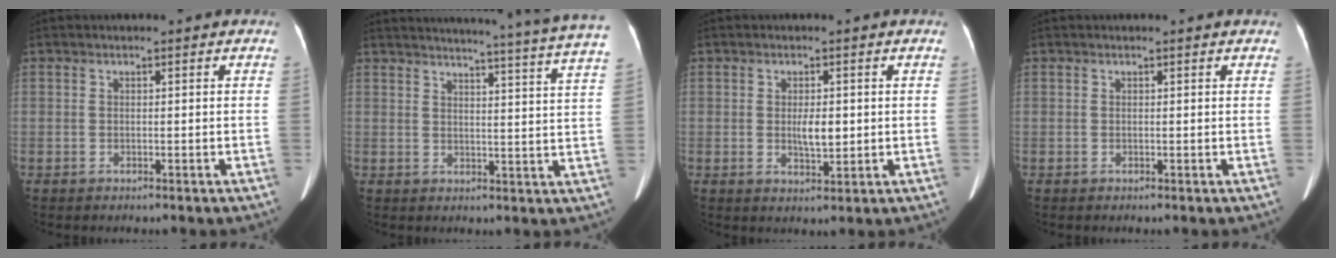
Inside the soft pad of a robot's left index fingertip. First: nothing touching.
{"total": 23.0, "force": [21.1, -1.8, 9.0], "torque": [-0.133, -0.072, 0.244]}
{"total": 3.2, "force": [0.2, 1.3, 2.9], "torque": [-0.051, -0.004, 0.006]}
{"total": 0.8, "force": [0.7, 0.1, 0.2], "torque": [-0.007, 0.001, 0.002]}